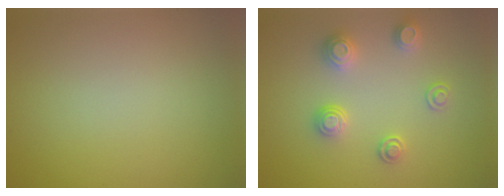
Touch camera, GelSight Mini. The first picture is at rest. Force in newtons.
{"total": 2.6, "press": 2.6, "slide": 0.4}